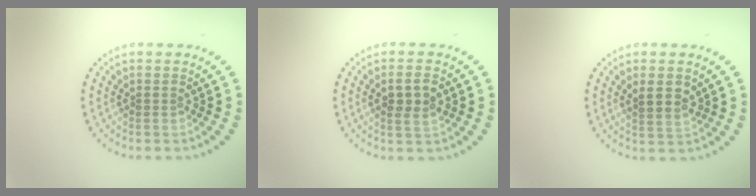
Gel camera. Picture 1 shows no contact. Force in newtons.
{"total": 2.4, "press": 2.3, "slide": 0.7}
{"total": 2.3, "press": 2.1, "slide": 0.9}